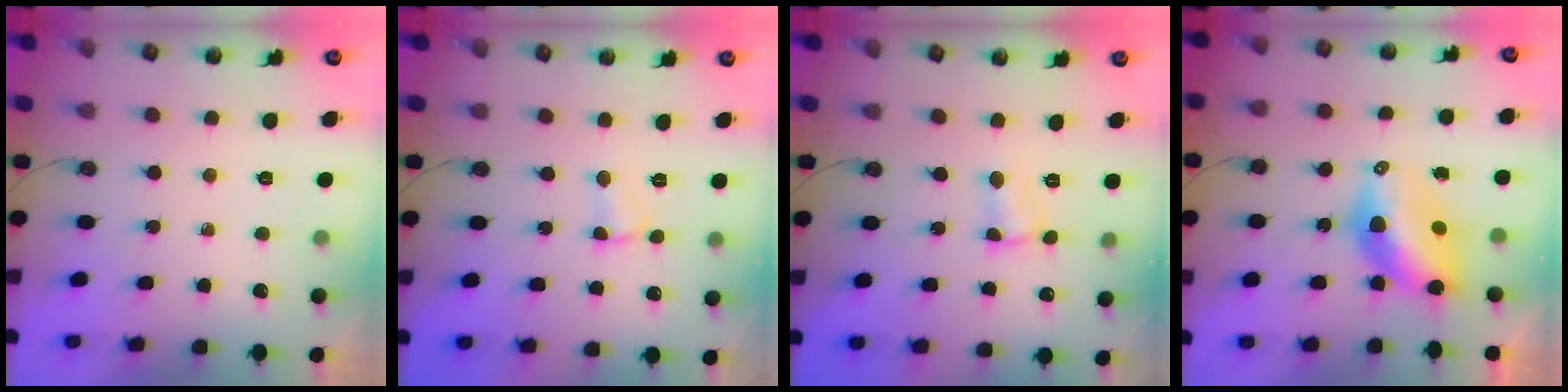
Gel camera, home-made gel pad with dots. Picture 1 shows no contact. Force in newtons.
{"total": 3.1, "press": 3.1, "slide": 0.4}
{"total": 2.8, "press": 2.8, "slide": 0.3}
{"total": 9.5, "press": 9.4, "slide": 0.8}